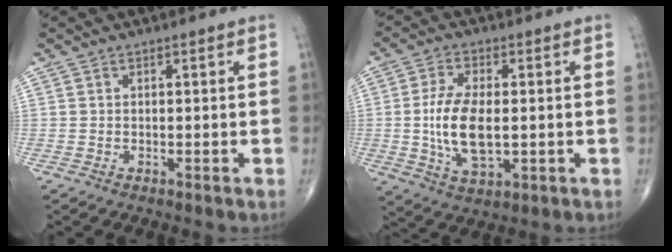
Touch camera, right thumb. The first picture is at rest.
{"total": 11.0, "force": [-0.6, 5.3, 9.6], "torque": [-0.186, -0.008, -0.007]}